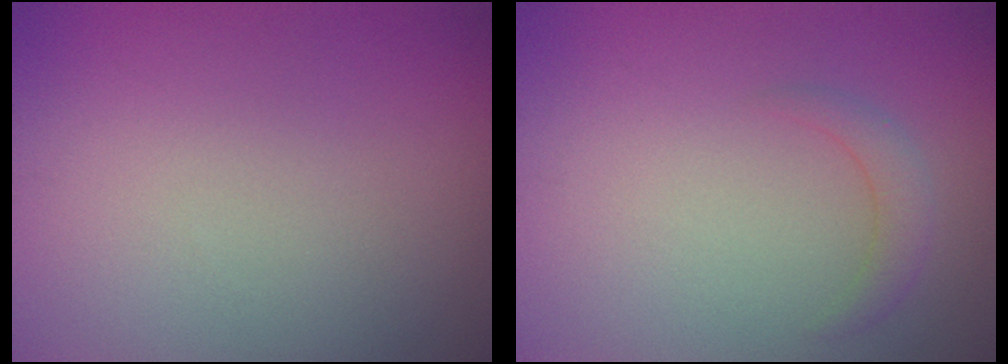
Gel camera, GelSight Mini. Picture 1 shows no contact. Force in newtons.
{"total": 1.5, "press": 1.5, "slide": 0.1}